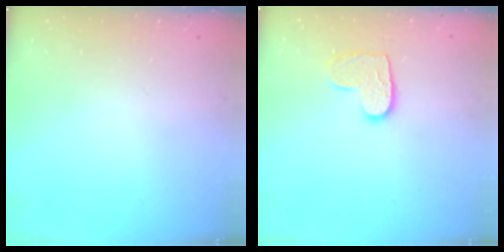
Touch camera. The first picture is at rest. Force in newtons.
{"total": 8.9, "press": 8.9, "slide": 0.4}